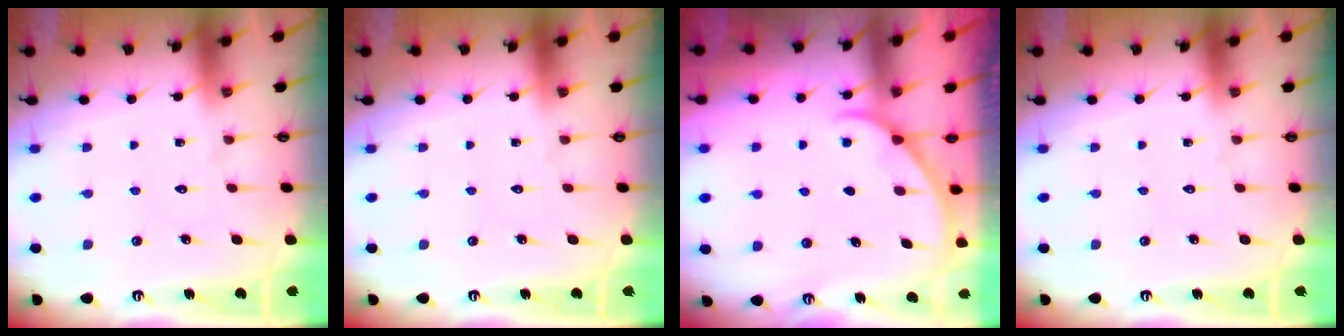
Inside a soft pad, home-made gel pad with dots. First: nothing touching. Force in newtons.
{"total": 0.0}
{"total": 1.7, "press": 1.7, "slide": 0.2}
{"total": 0.0}